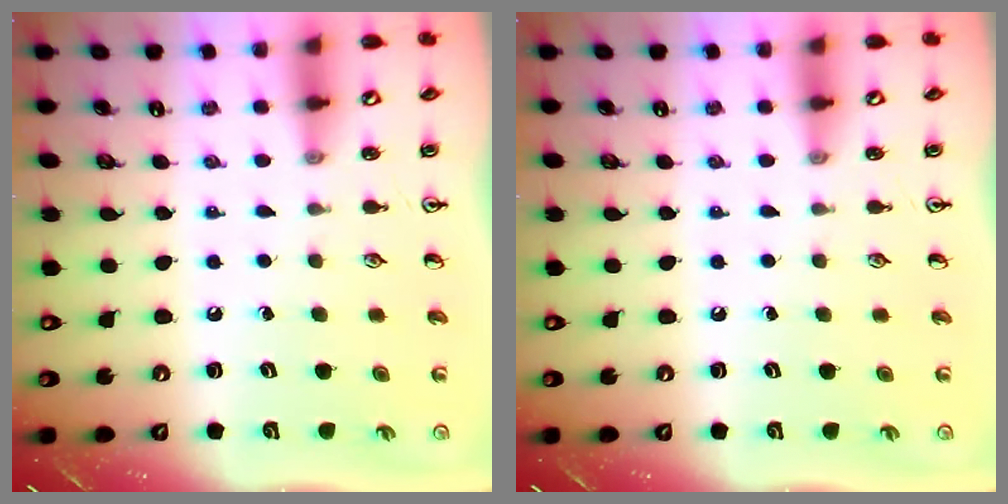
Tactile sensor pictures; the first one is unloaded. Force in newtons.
{"total": 0.0}